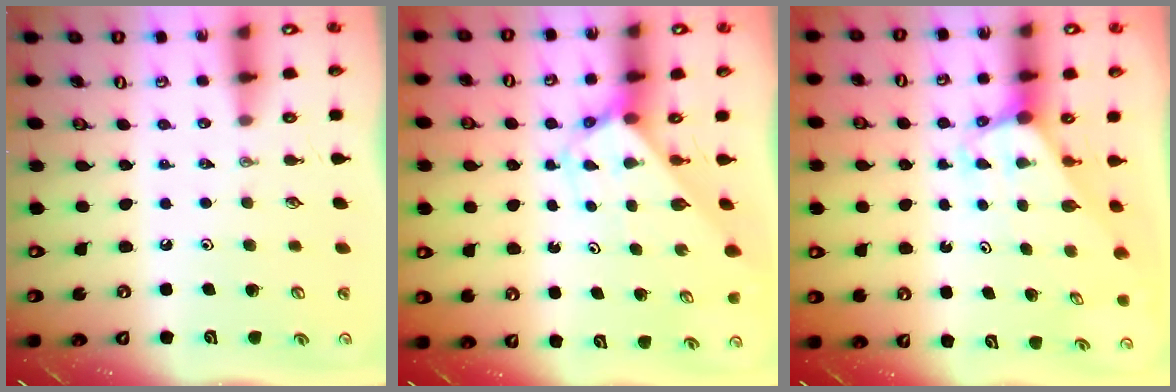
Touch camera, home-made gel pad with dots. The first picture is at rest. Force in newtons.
{"total": 2.8, "press": 2.8, "slide": 0.2}
{"total": 3.1, "press": 3.1, "slide": 0.0}